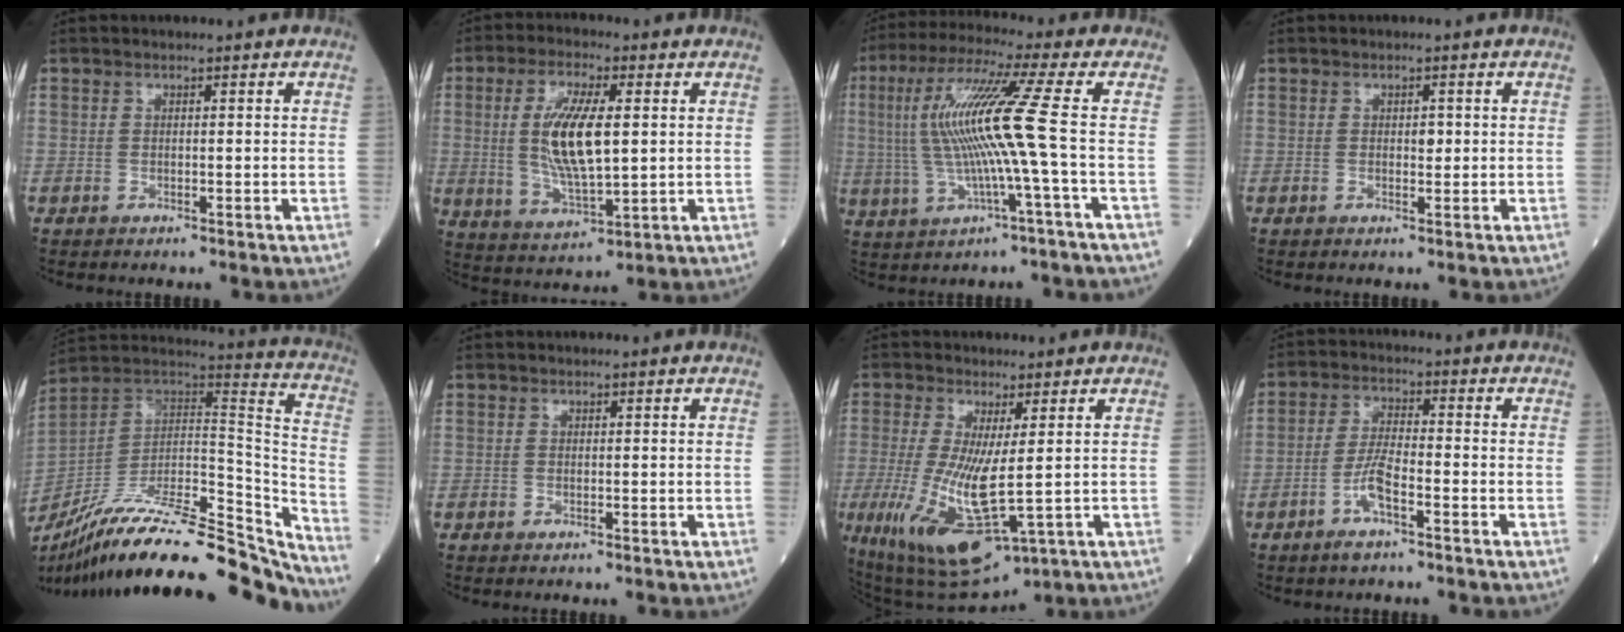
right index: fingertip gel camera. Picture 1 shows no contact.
{"total": 11.1, "force": [1.5, 2.8, 10.6], "torque": [-0.221, -0.003, 0.033]}
{"total": 12.3, "force": [0.3, -1.5, 12.2], "torque": [-0.252, 0.013, 0.005]}
{"total": 1.2, "force": [0.2, 0.6, 1.0], "torque": [-0.014, 0.002, 0.005]}
{"total": 30.9, "force": [-26.0, 4.8, 16.0], "torque": [-0.216, -0.007, -0.398]}
{"total": 0.0}
{"total": 12.6, "force": [-1.9, 3.1, 12.1], "torque": [-0.239, -0.031, -0.012]}
{"total": 5.2, "force": [-2.6, 0.7, 4.4], "torque": [-0.096, 0.005, -0.050]}